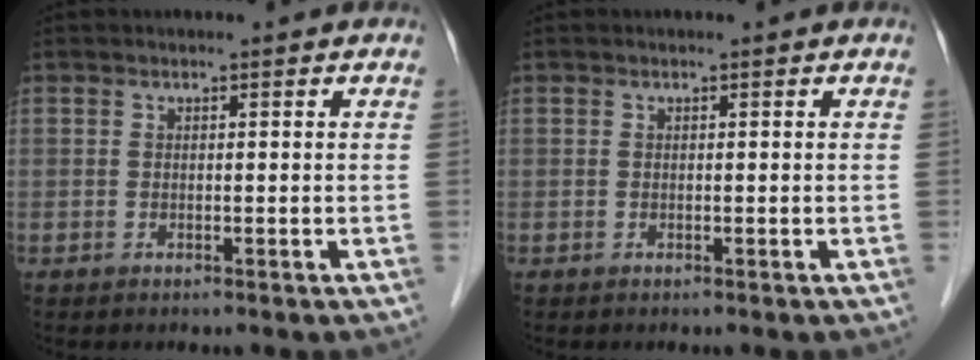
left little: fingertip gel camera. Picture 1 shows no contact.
{"total": 0.0}